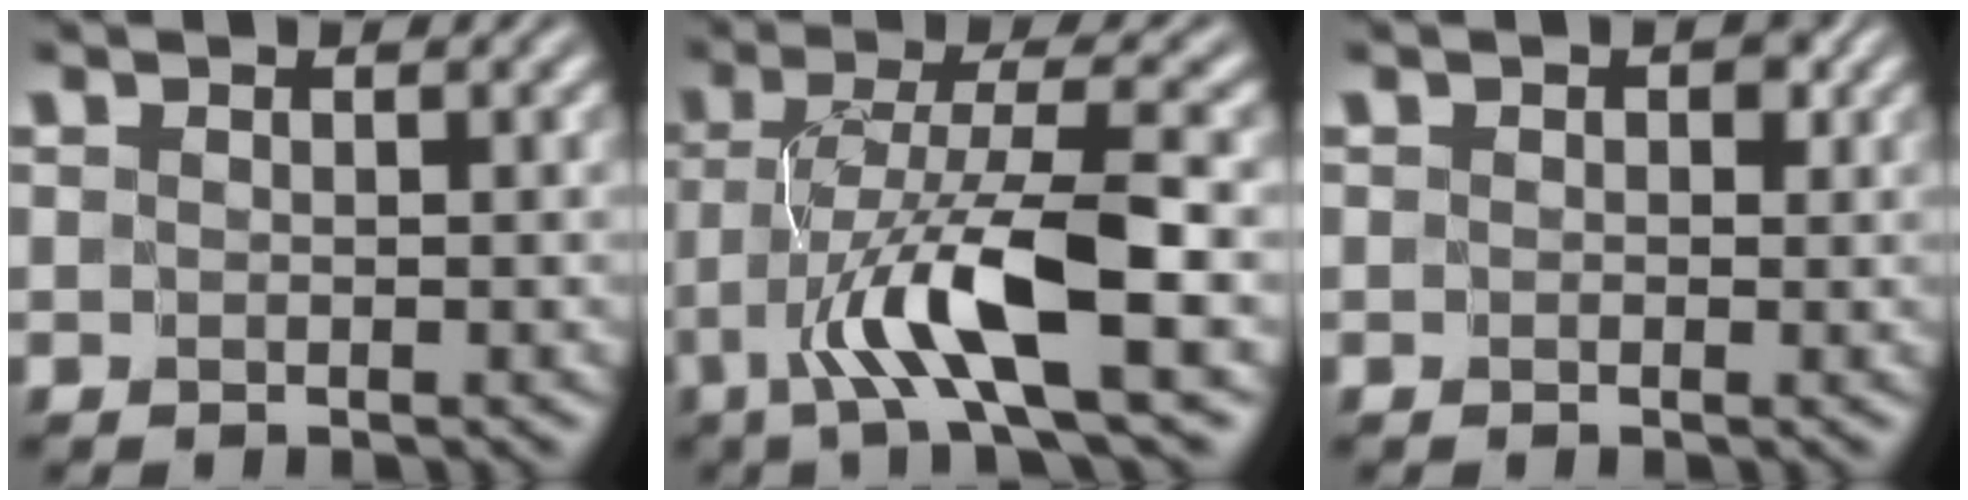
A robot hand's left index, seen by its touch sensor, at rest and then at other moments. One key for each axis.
{"total": 8.3, "fx": -2.8, "fy": 1.5, "fz": 7.7, "tx": -0.140, "ty": 0.003, "tz": -0.051}
{"total": 1.0, "fx": 0.2, "fy": 0.8, "fz": 0.6, "tx": -0.002, "ty": -0.003, "tz": 0.002}